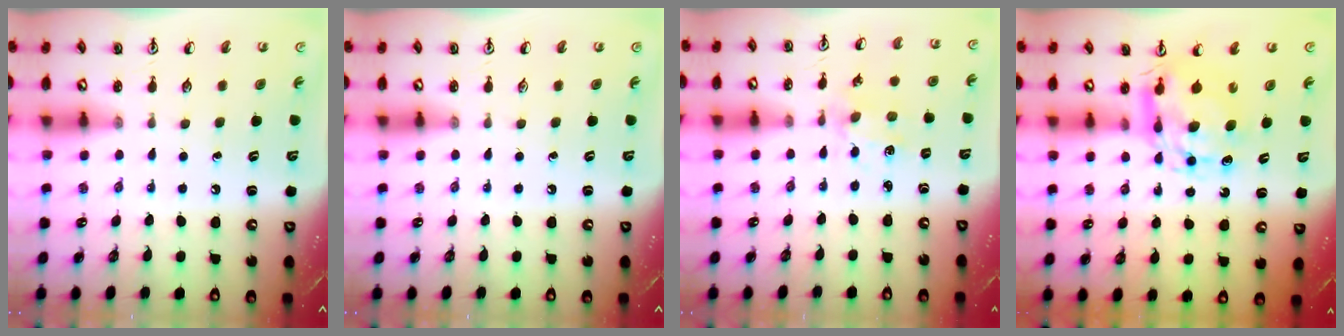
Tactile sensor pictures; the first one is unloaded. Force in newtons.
{"total": 0.0}
{"total": 1.8, "press": 1.8, "slide": 0.3}
{"total": 9.0, "press": 8.9, "slide": 0.7}